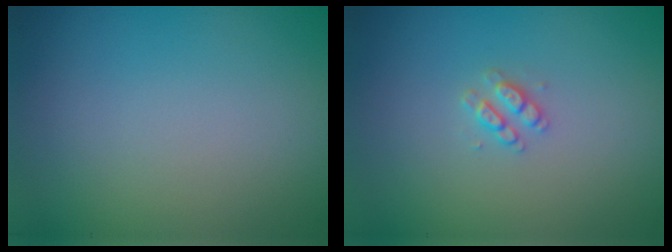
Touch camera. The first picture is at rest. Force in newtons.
{"total": 1.4, "press": 1.3, "slide": 0.3}